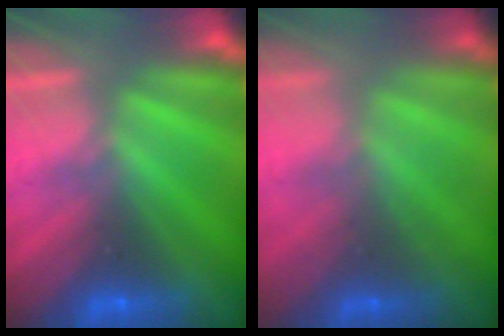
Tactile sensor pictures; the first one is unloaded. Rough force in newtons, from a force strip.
{"total": 1.8}